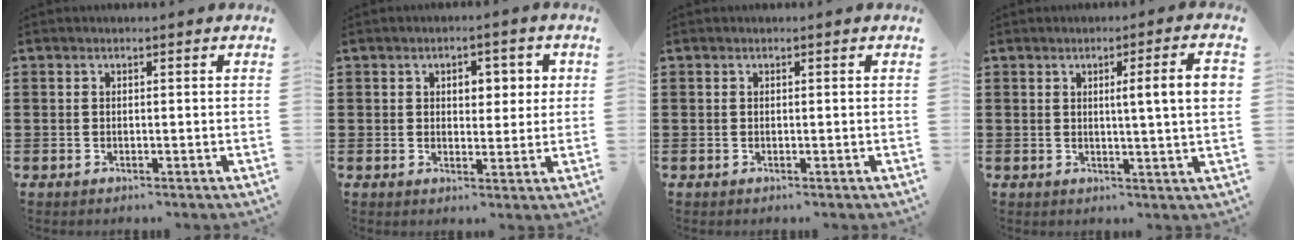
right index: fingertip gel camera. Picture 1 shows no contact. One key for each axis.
{"total": 3.5, "fx": 0.9, "fy": 2.3, "fz": 2.5, "tx": -0.031, "ty": 0.002, "tz": 0.007}
{"total": 0.0}
{"total": 6.1, "fx": 1.2, "fy": -0.2, "fz": 6.0, "tx": -0.103, "ty": -0.008, "tz": 0.012}